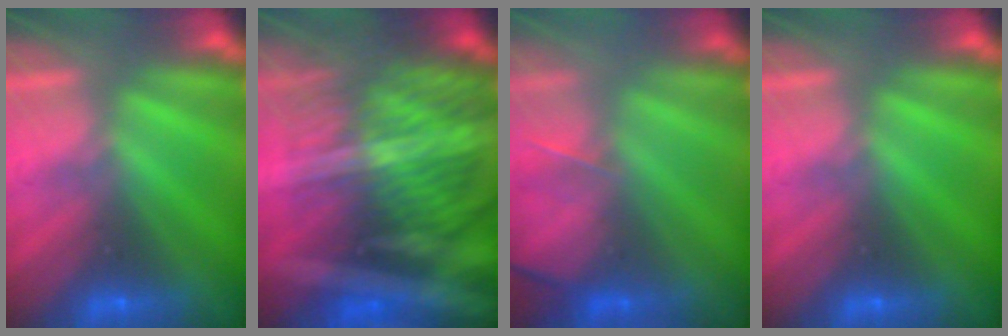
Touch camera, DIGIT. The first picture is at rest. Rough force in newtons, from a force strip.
{"total": 9.7}
{"total": 2.1}
{"total": 0.0}